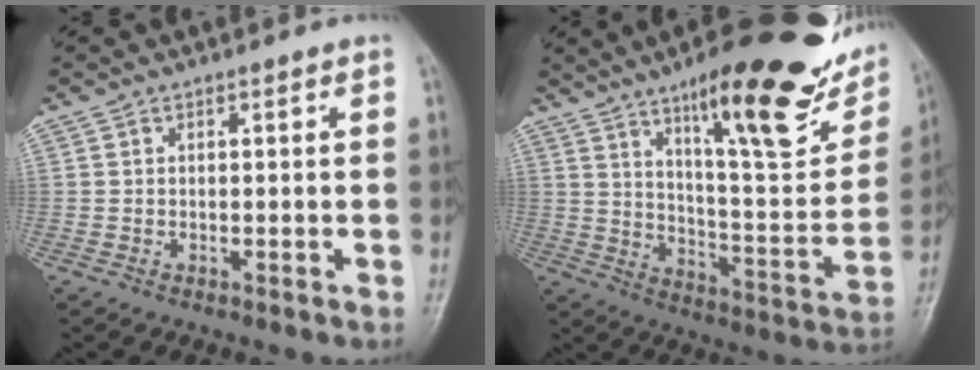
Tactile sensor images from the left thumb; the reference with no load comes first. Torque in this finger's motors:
{"motor_torque": [0.31, 0.20, 1.50, -1.27, 0.11]}